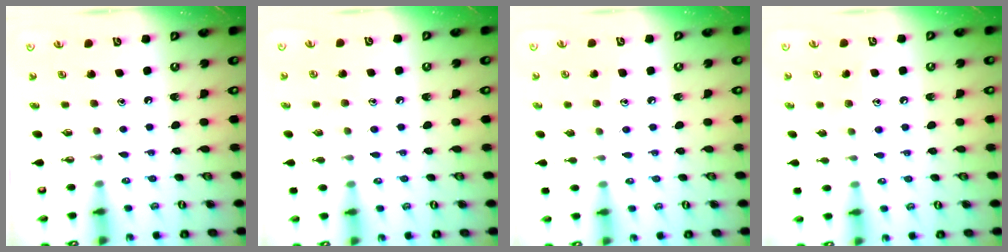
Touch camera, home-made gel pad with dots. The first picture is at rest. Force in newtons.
{"total": 7.7, "press": 7.7, "slide": 0.7}
{"total": 5.7, "press": 5.7, "slide": 0.6}
{"total": 7.0, "press": 7.0, "slide": 0.4}